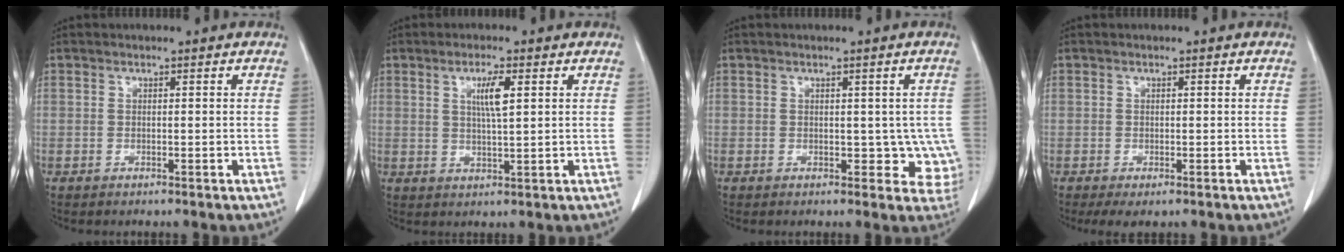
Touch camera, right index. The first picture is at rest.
{"total": 4.3, "force": [1.4, 0.2, 4.0], "torque": [-0.073, -0.002, 0.026]}
{"total": 5.0, "force": [-0.5, 3.6, 3.5], "torque": [-0.005, 0.008, -0.001]}
{"total": 2.0, "force": [-1.0, 1.2, 1.2], "torque": [-0.020, -0.003, -0.008]}